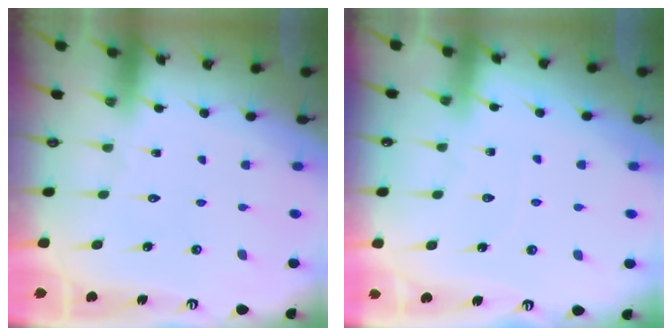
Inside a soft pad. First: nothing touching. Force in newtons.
{"total": 3.0, "press": 2.9, "slide": 0.4}